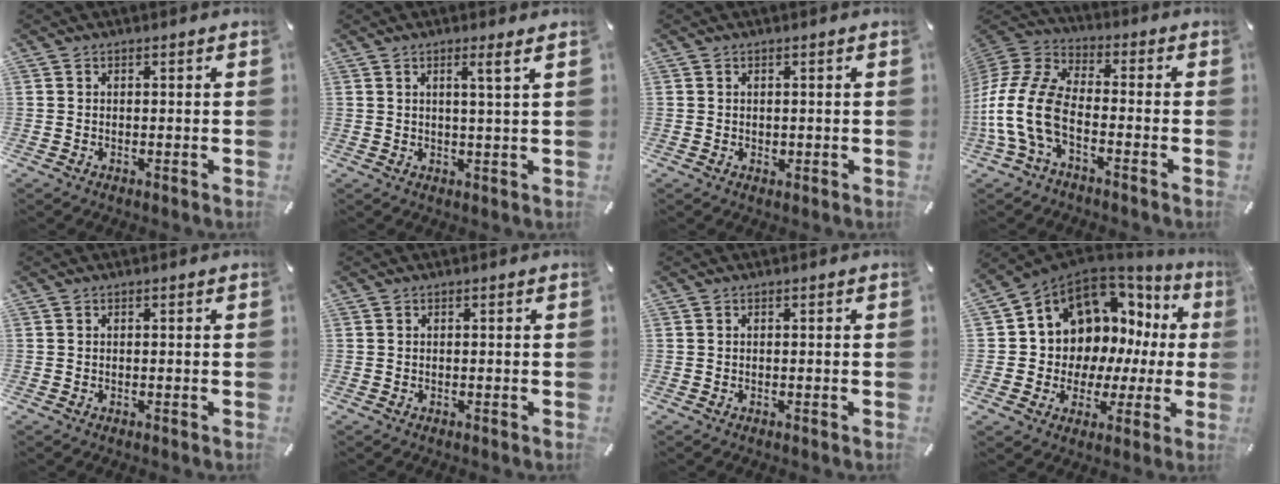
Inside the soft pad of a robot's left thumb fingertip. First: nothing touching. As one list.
[{"total": 3.9, "force": [1.9, -0.5, 3.4], "torque": [-0.070, -0.005, 0.029]}, {"total": 0.7, "force": [0.2, 0.7, 0.2], "torque": [-0.005, 0.002, 0.004]}, {"total": 13.3, "force": [-5.3, 7.5, 9.7], "torque": [-0.227, 0.006, -0.101]}, {"total": 0.0}, {"total": 0.0}, {"total": 0.0}, {"total": 10.8, "force": [5.7, 8.7, 3.1], "torque": [-0.067, -0.073, 0.114]}]